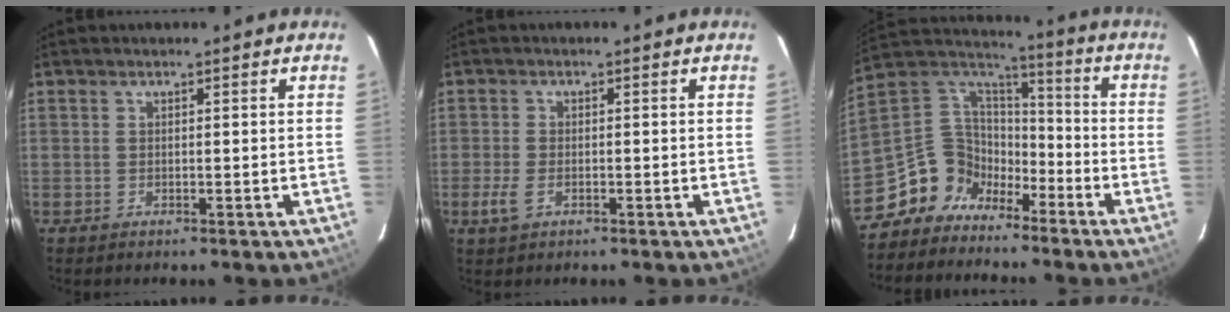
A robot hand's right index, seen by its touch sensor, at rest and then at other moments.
{"total": 3.5, "force": [-1.5, 1.9, 2.5], "torque": [-0.059, -0.004, -0.027]}
{"total": 12.0, "force": [-8.6, 7.8, 2.8], "torque": [-0.079, 0.044, -0.167]}